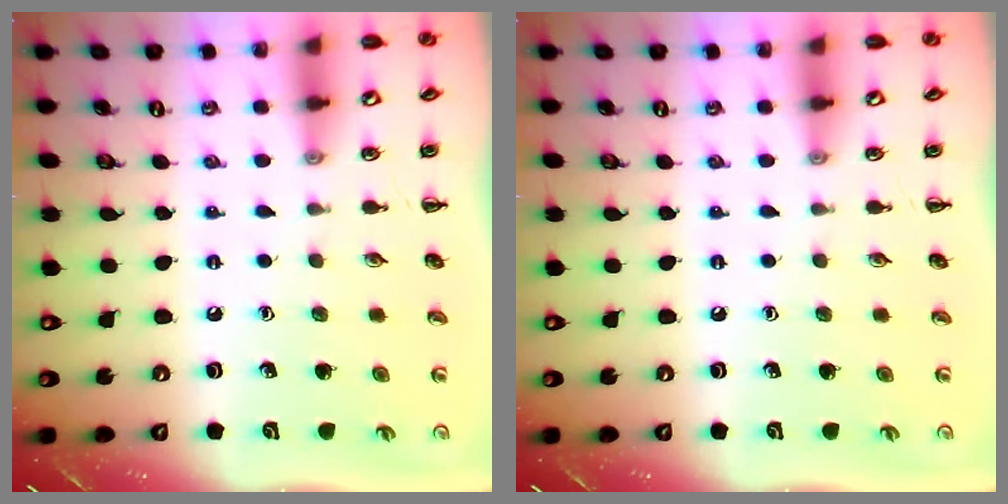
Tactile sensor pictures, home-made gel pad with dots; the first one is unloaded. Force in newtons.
{"total": 0.0}